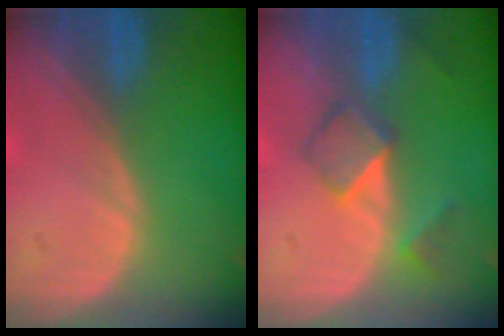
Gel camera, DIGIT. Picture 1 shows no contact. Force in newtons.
{"total": 5.0, "press": 4.4, "slide": 2.4}